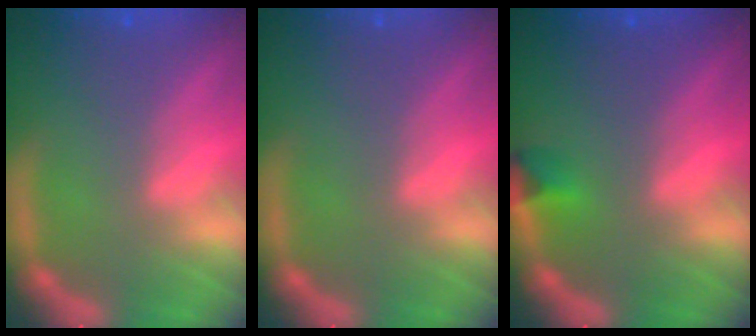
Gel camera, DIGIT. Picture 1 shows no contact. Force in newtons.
{"total": 0.0}
{"total": 1.4}